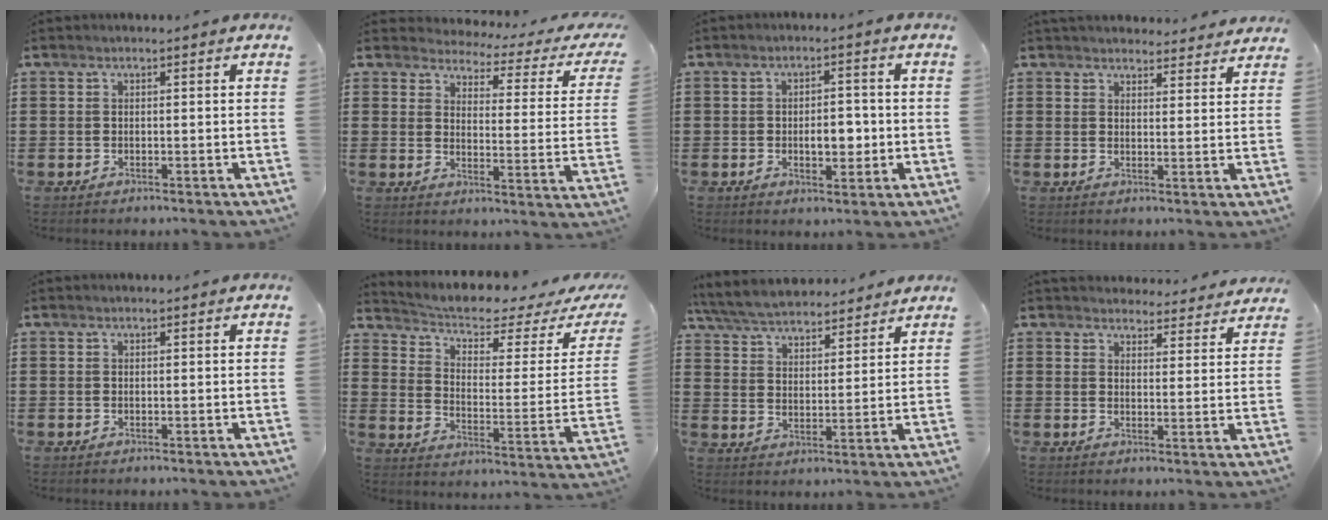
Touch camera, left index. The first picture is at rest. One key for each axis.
{"total": 2.5, "fx": 2.3, "fy": 0.4, "fz": 0.6, "tx": -0.034, "ty": -0.023, "tz": 0.031}
{"total": 4.9, "fx": -0.8, "fy": 2.6, "fz": 4.0, "tx": -0.061, "ty": -0.001, "tz": -0.021}
{"total": 3.6, "fx": 3.5, "fy": 0.7, "fz": 0.2, "tx": -0.006, "ty": -0.014, "tz": 0.064}
{"total": 0.0}
{"total": 4.2, "fx": 3.4, "fy": 0.6, "fz": 2.3, "tx": -0.067, "ty": -0.032, "tz": 0.051}
{"total": 6.1, "fx": 5.9, "fy": 1.0, "fz": 1.3, "tx": -0.053, "ty": -0.025, "tz": 0.105}
{"total": 4.0, "fx": 4.0, "fy": 0.6, "fz": 0.1, "tx": -0.009, "ty": -0.020, "tz": 0.071}